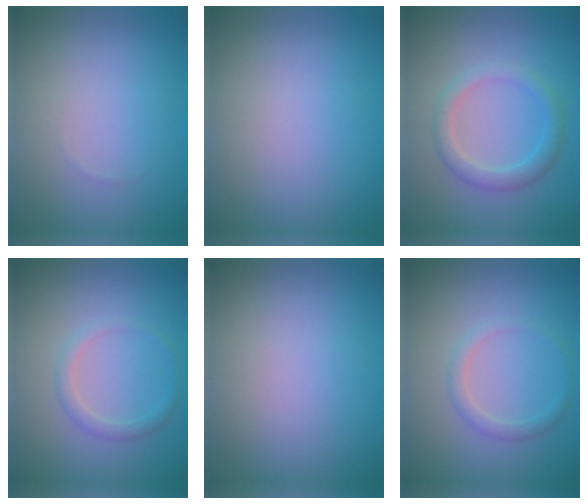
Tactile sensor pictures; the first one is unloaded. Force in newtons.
{"total": 0.0}
{"total": 2.5, "press": 2.5, "slide": 0.1}
{"total": 1.5, "press": 1.5, "slide": 0.2}
{"total": 0.0}
{"total": 1.5, "press": 1.5, "slide": 0.2}